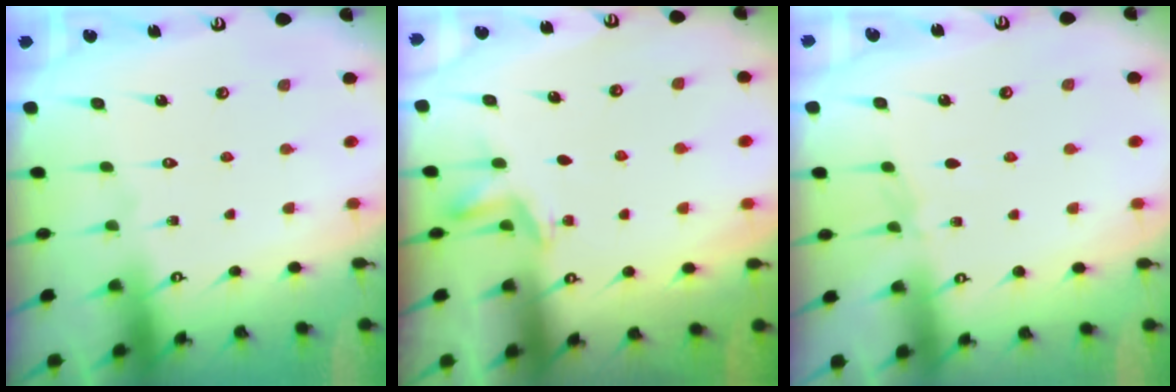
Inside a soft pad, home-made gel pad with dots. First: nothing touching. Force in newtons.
{"total": 2.7, "press": 2.4, "slide": 1.2}
{"total": 3.0, "press": 3.0, "slide": 0.5}